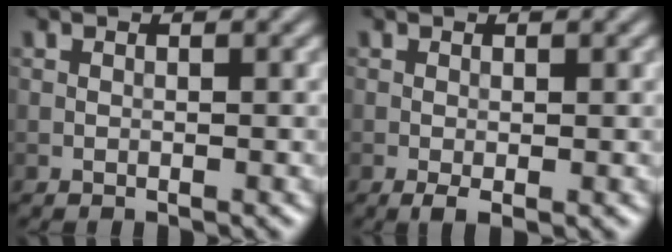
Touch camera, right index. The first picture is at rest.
{"total": 1.2, "force": [-0.4, 0.3, 1.1], "torque": [-0.023, -0.004, -0.007]}